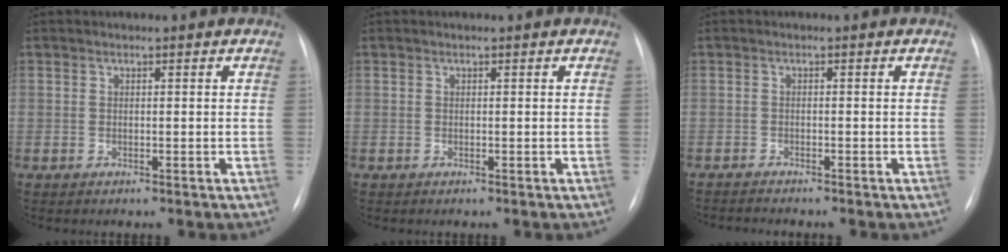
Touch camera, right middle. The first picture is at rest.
{"total": 0.0}
{"total": 1.6, "force": [-1.6, -0.3, 0.0], "torque": [0.000, -0.007, -0.028]}